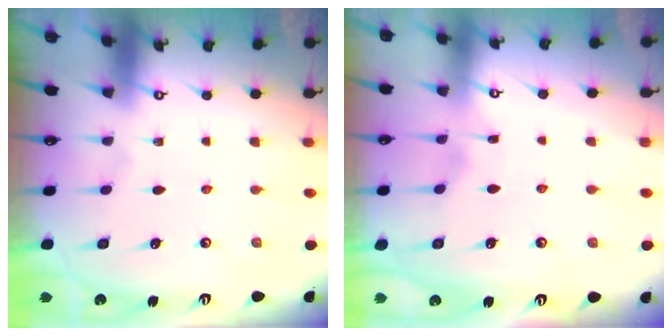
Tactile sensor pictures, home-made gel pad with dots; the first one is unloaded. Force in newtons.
{"total": 2.9, "press": 2.8, "slide": 0.4}